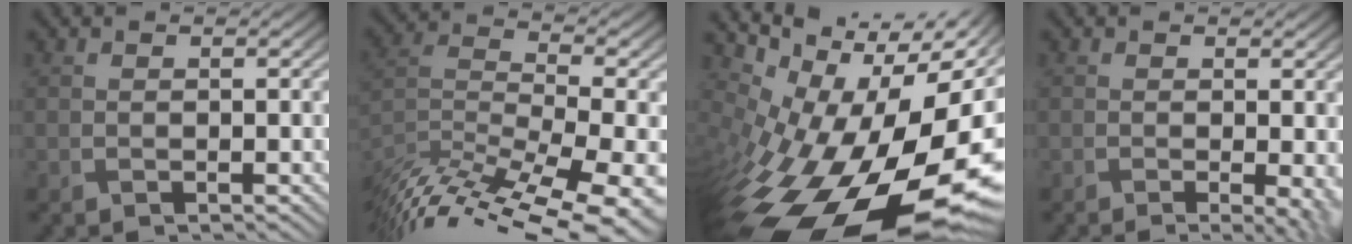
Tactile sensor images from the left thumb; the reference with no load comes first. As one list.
[{"total": 16.1, "force": [-11.2, 5.1, 10.4], "torque": [-0.205, -0.006, -0.150]}, {"total": 17.5, "force": [-3.9, 8.8, 14.6], "torque": [-0.244, -0.032, -0.055]}, {"total": 2.7, "force": [-0.9, 0.6, 2.5], "torque": [-0.033, -0.004, -0.008]}]